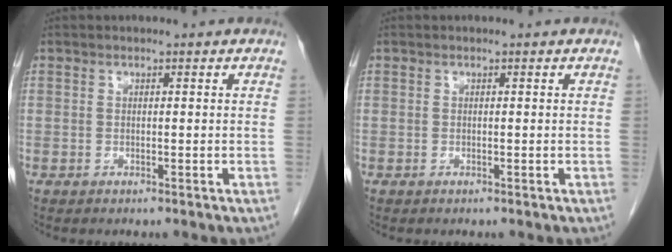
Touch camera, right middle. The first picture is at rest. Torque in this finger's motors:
{"motor_torque": [-0.08, 0.36, -0.02, 0.00]}